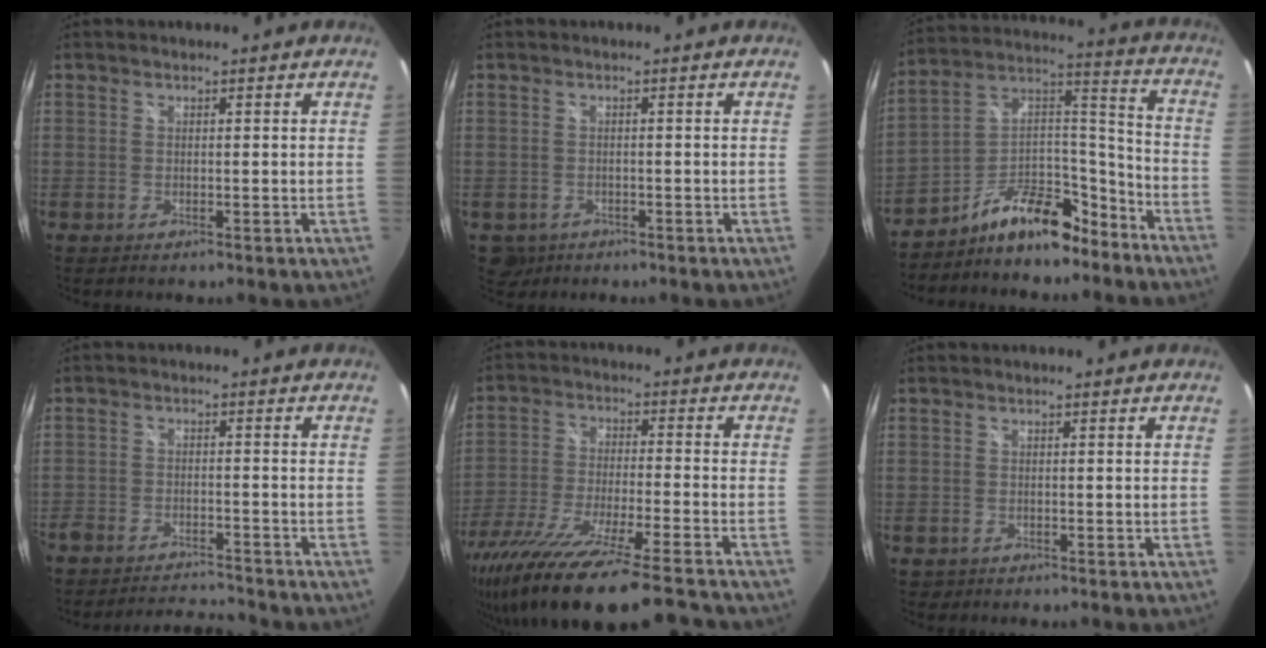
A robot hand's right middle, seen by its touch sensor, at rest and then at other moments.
{"total": 3.8, "force": [-1.5, 3.2, 1.4], "torque": [-0.034, -0.008, -0.016]}
{"total": 14.2, "force": [-10.3, 6.4, 7.4], "torque": [-0.134, 0.056, -0.167]}
{"total": 8.5, "force": [-8.1, 1.3, 2.0], "torque": [-0.059, 0.005, -0.128]}
{"total": 22.0, "force": [-18.0, 1.5, 12.5], "torque": [-0.245, -0.065, -0.309]}
{"total": 1.1, "force": [-0.5, 0.9, 0.3], "torque": [-0.008, -0.004, -0.006]}